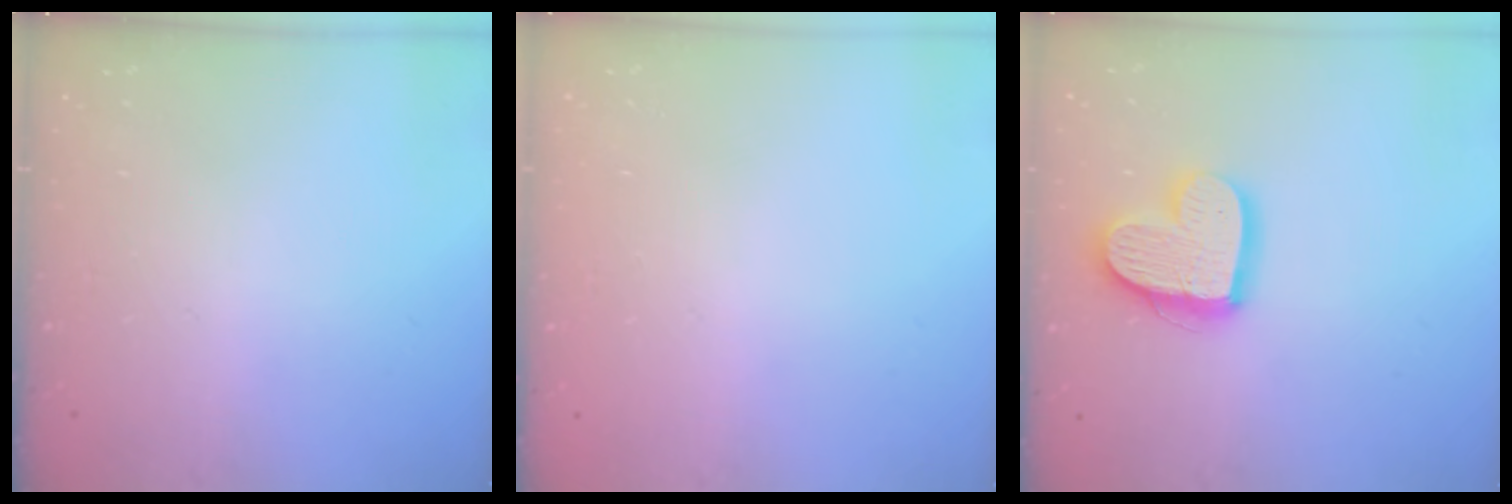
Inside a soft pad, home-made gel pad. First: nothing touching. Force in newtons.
{"total": 0.0}
{"total": 15.7, "press": 15.7, "slide": 1.4}